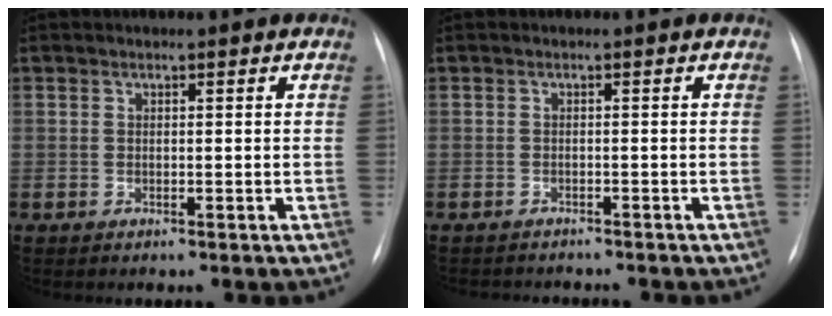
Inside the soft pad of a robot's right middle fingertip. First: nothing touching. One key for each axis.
{"total": 4.8, "fx": -4.5, "fy": 1.3, "fz": 1.0, "tx": -0.010, "ty": -0.003, "tz": -0.058}